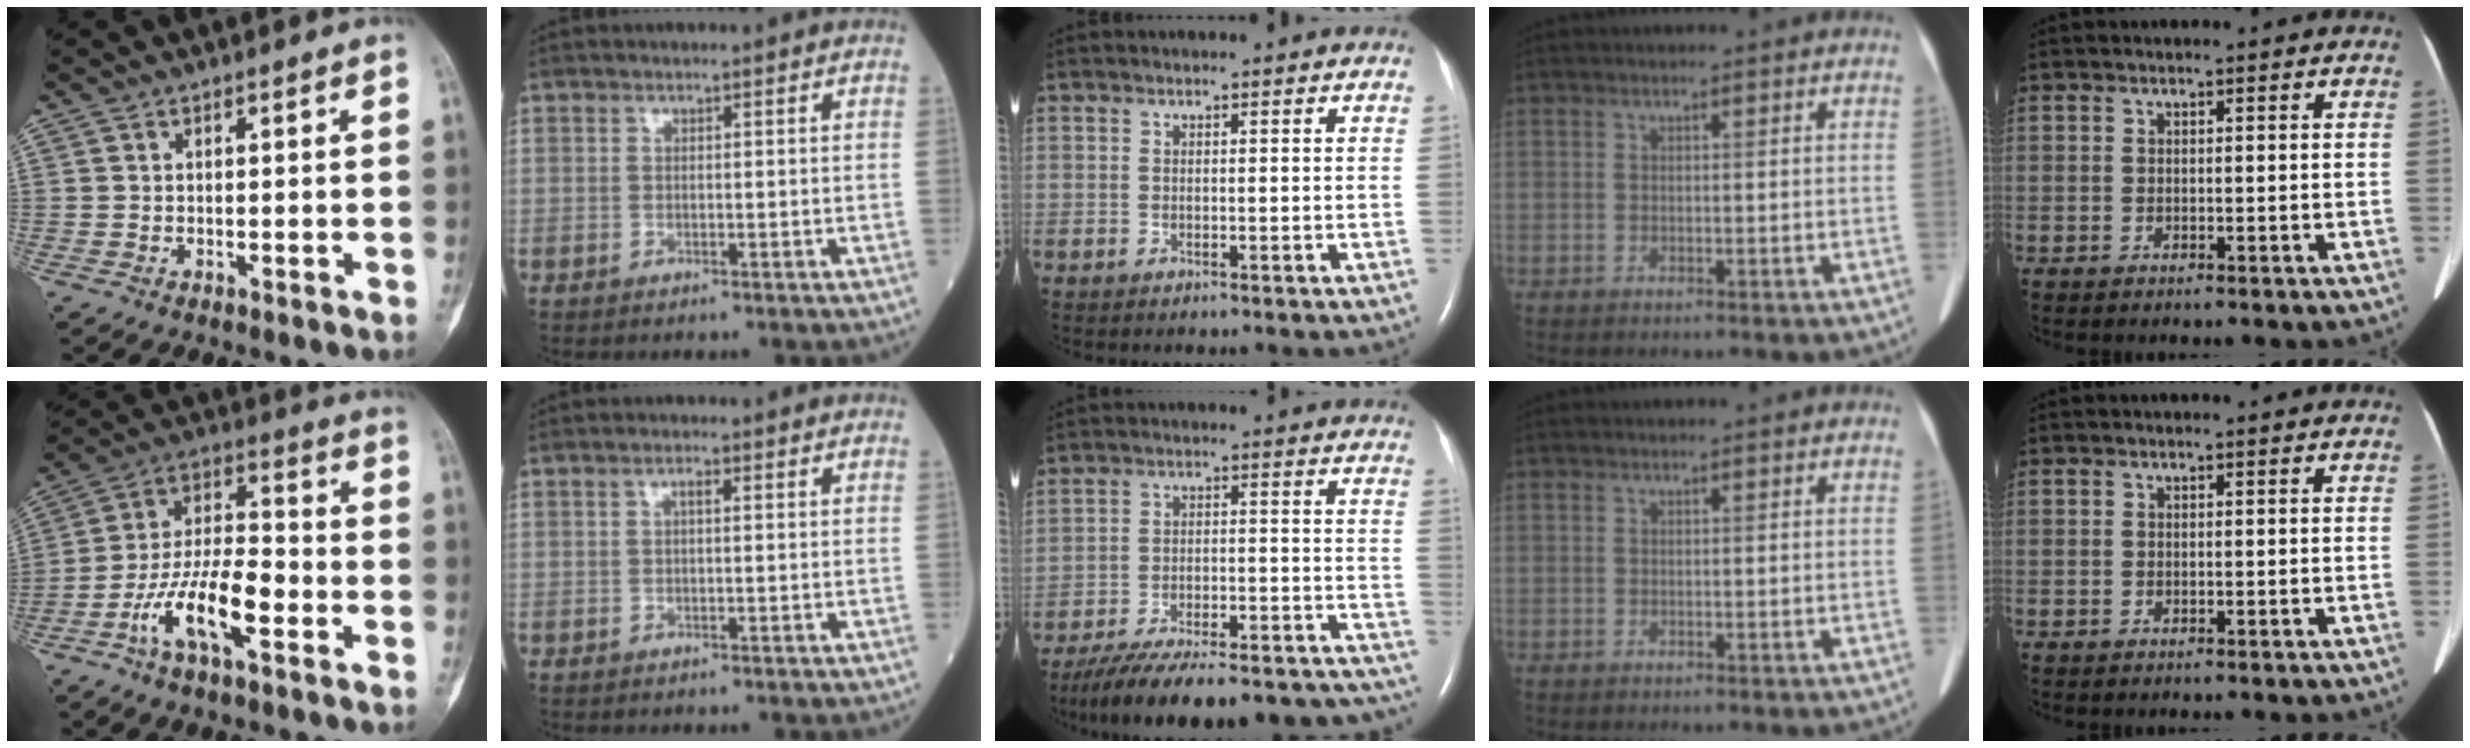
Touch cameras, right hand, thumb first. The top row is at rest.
{"thumb": {"total": 14.2, "force": [-6.0, 5.3, 11.7], "torque": [-0.216, 0.043, -0.112]}, "index": {"total": 1.0, "force": [0.2, 0.2, 1.0], "torque": [-0.015, 0.004, 0.002]}, "middle": {"total": 28.1, "force": [-25.0, 6.1, 11.3], "torque": [-0.146, -0.007, -0.337]}}